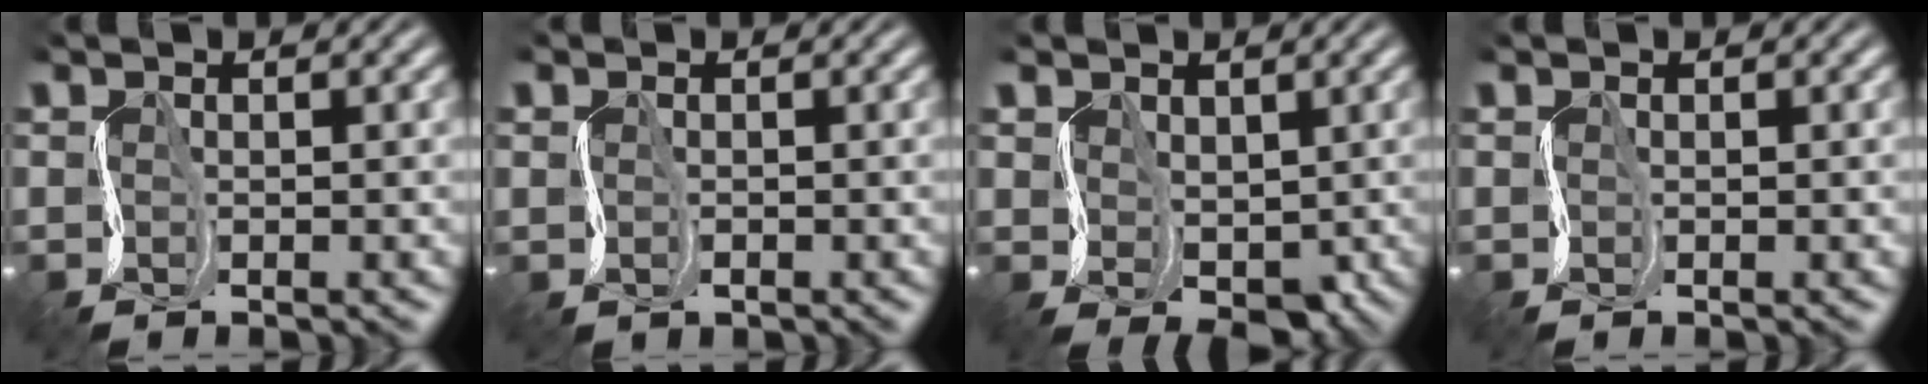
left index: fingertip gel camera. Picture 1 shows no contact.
{"total": 1.1, "force": [0.0, 0.3, -1.1], "torque": [0.009, 0.001, -0.001]}
{"total": 2.8, "force": [-0.1, 2.5, 1.2], "torque": [-0.032, -0.001, -0.006]}
{"total": 0.0}